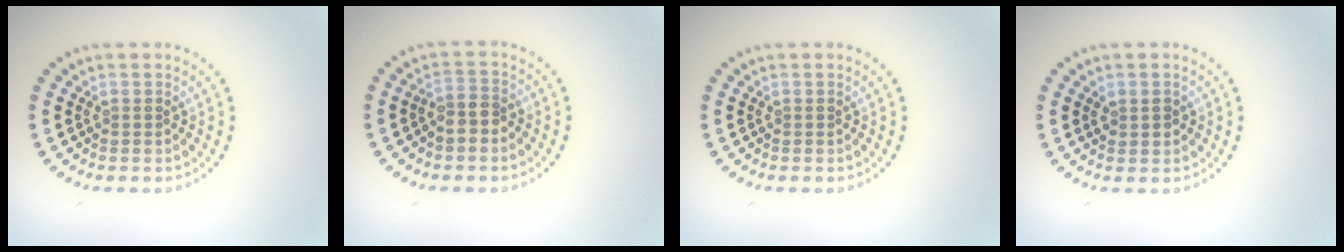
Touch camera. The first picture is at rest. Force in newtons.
{"total": 2.2, "press": 1.9, "slide": 1.1}
{"total": 0.0}
{"total": 1.5, "press": 1.4, "slide": 0.4}